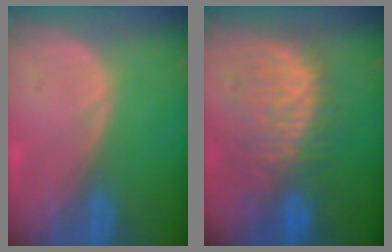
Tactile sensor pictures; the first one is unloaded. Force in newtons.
{"total": 9.8, "press": 9.2, "slide": 3.6}